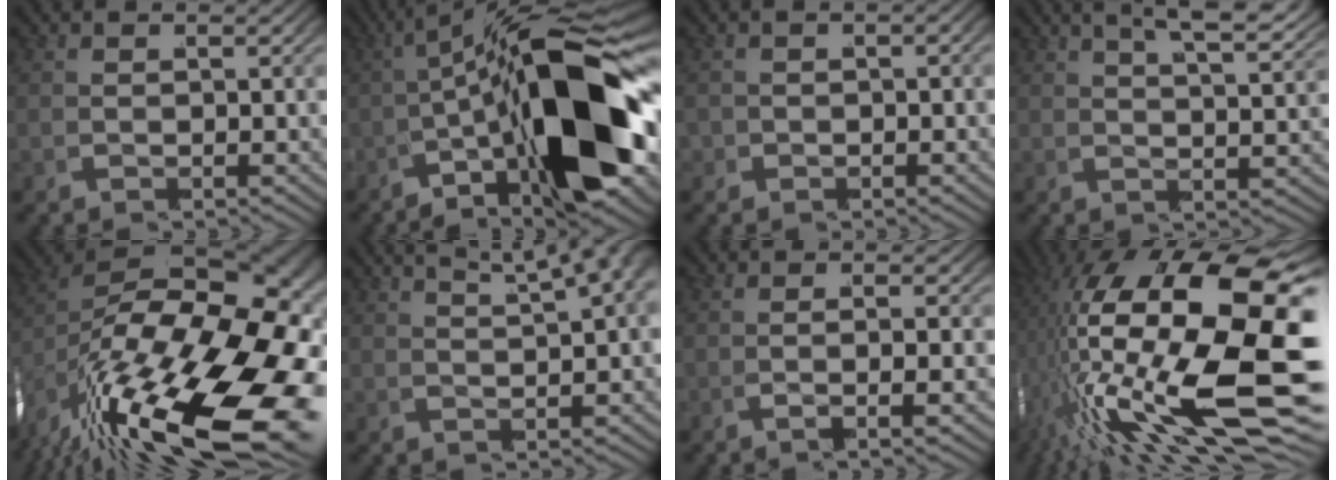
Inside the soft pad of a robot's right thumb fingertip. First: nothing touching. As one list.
[{"total": 17.1, "force": [-2.1, 7.1, 15.3], "torque": [-0.235, -0.011, -0.046]}, {"total": 1.8, "force": [-0.7, 1.5, 0.8], "torque": [-0.010, -0.003, -0.009]}, {"total": 5.3, "force": [3.2, 2.3, 3.6], "torque": [-0.039, 0.017, 0.036]}, {"total": 26.2, "force": [-7.0, 16.7, 18.9], "torque": [-0.333, -0.094, -0.084]}, {"total": 6.1, "force": [4.0, 2.4, 3.8], "torque": [-0.023, 0.027, 0.053]}, {"total": 2.4, "force": [-1.1, 0.5, 2.1], "torque": [-0.043, 0.002, -0.028]}, {"total": 21.3, "force": [-2.8, 11.7, 17.6], "torque": [-0.359, -0.075, -0.014]}]